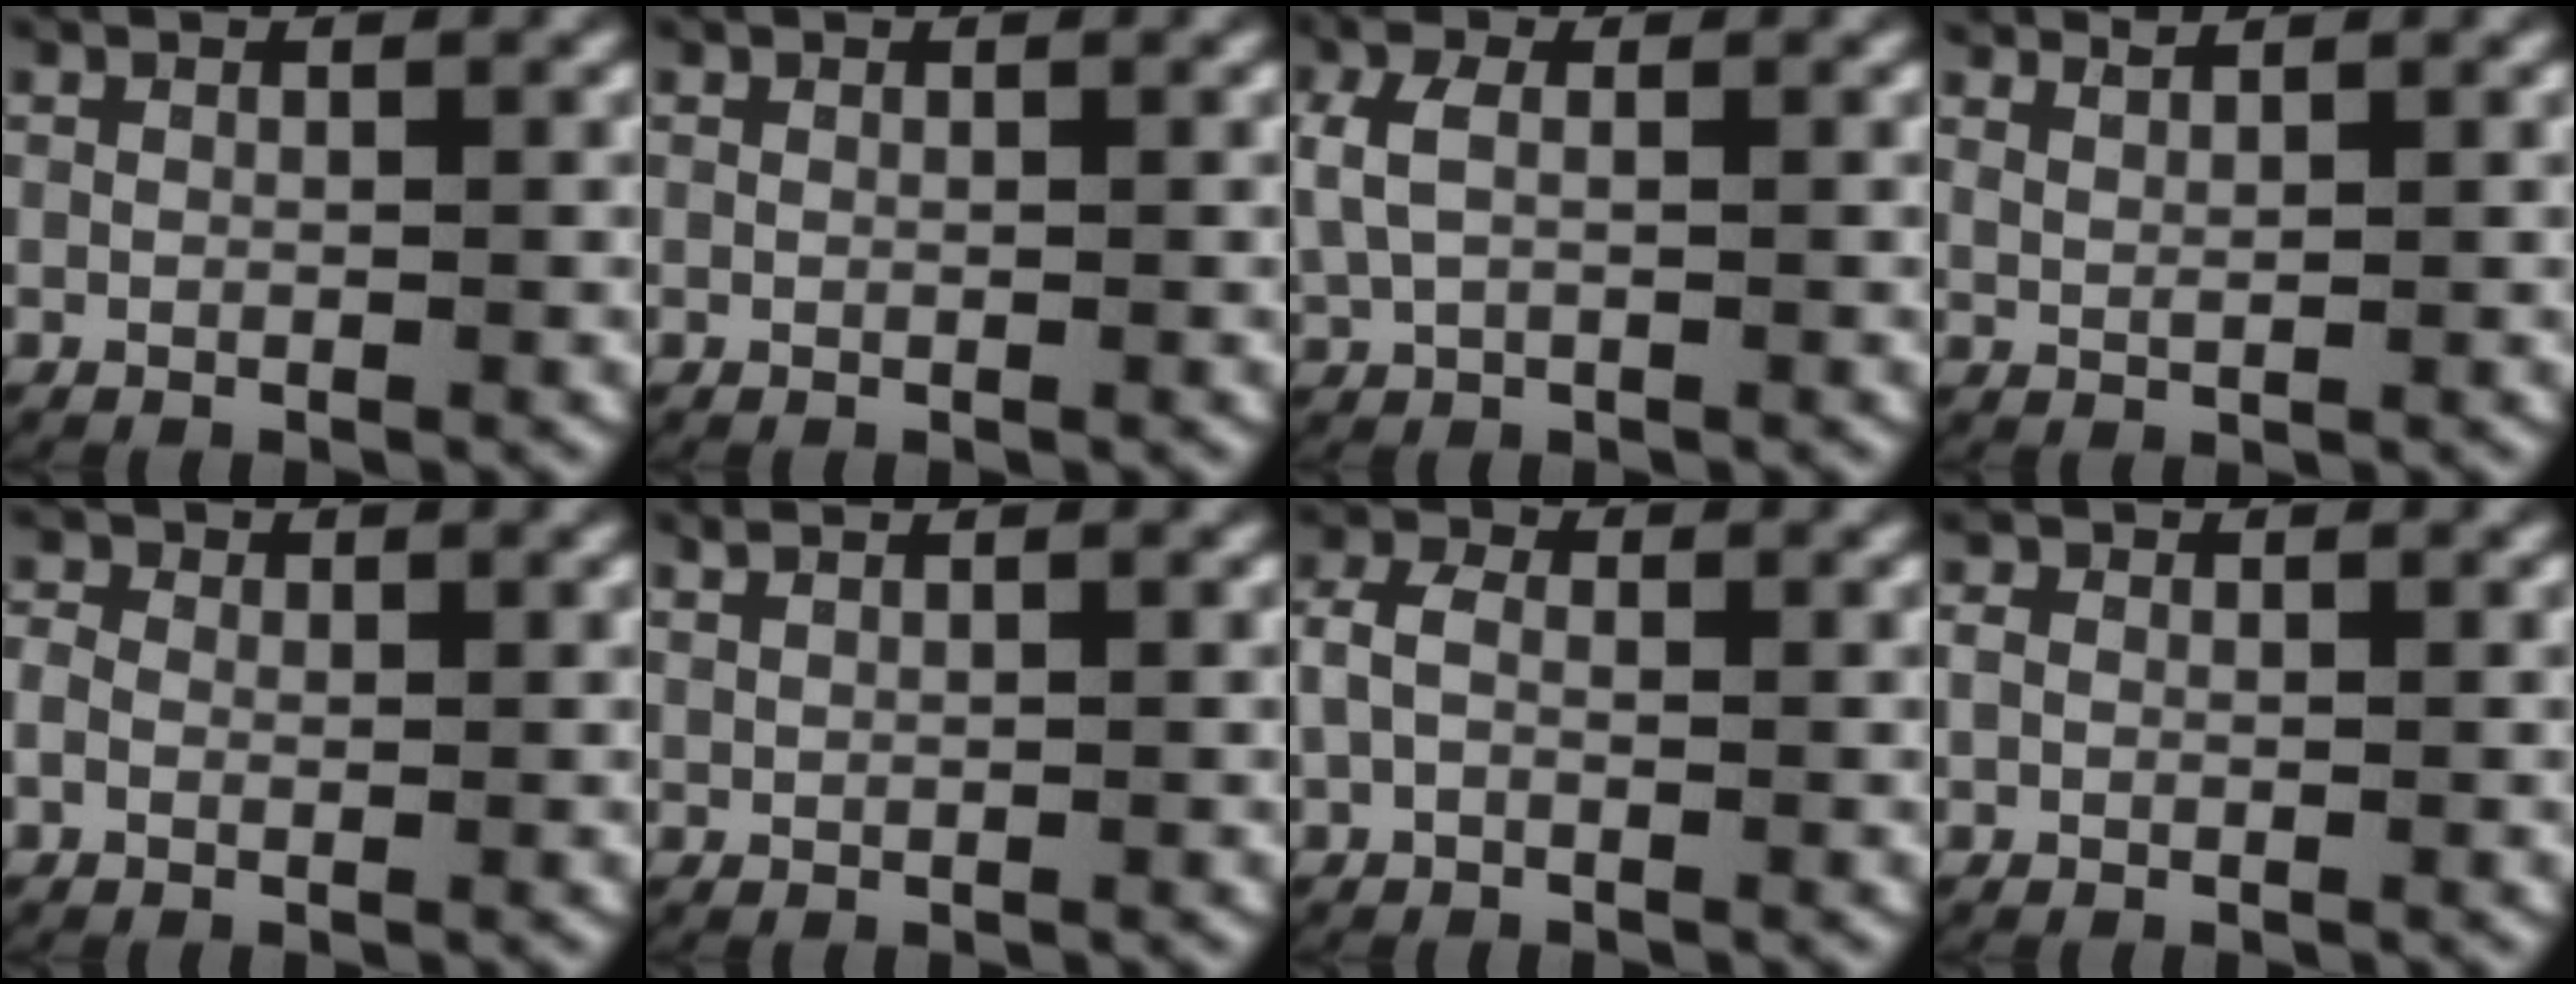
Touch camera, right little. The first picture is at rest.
{"total": 0.0}
{"total": 3.2, "force": [0.5, 2.3, 2.3], "torque": [-0.066, 0.001, 0.012]}
{"total": 1.6, "force": [1.6, 0.2, 0.4], "torque": [-0.014, -0.004, 0.033]}
{"total": 1.7, "force": [-0.2, 1.5, 0.8], "torque": [-0.022, -0.005, -0.003]}
{"total": 1.3, "force": [1.1, 0.3, 0.7], "torque": [-0.017, 0.003, 0.023]}
{"total": 2.5, "force": [-0.2, 1.9, 1.6], "torque": [-0.044, 0.000, -0.006]}
{"total": 1.1, "force": [0.0, 0.9, 0.6], "torque": [-0.017, 0.001, 0.002]}